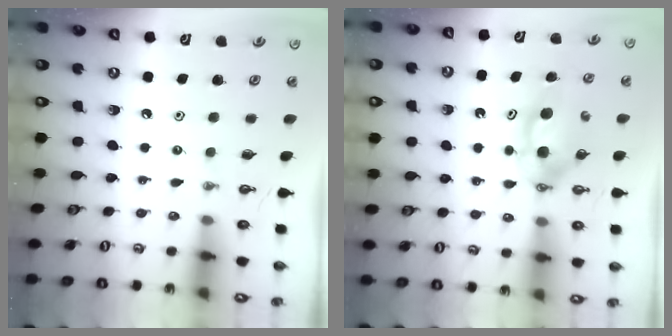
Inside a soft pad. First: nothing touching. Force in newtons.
{"total": 6.9, "press": 5.1, "slide": 4.7}